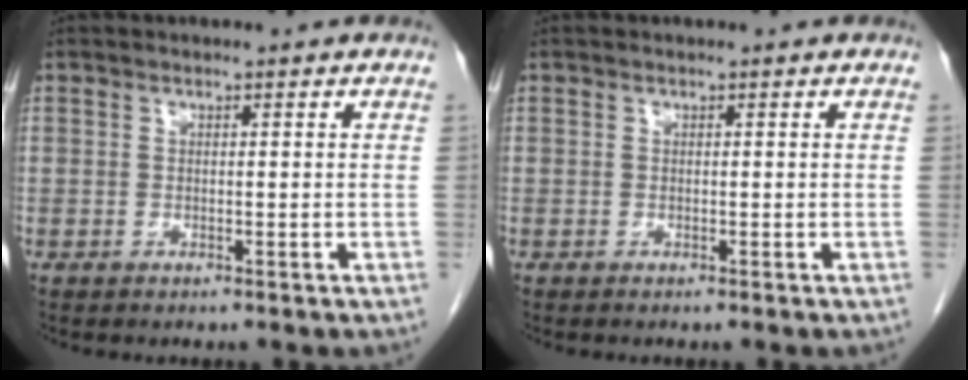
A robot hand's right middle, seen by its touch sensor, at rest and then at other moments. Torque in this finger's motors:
{"motor_torque": [0.71, -0.82, -0.02, 0.01]}